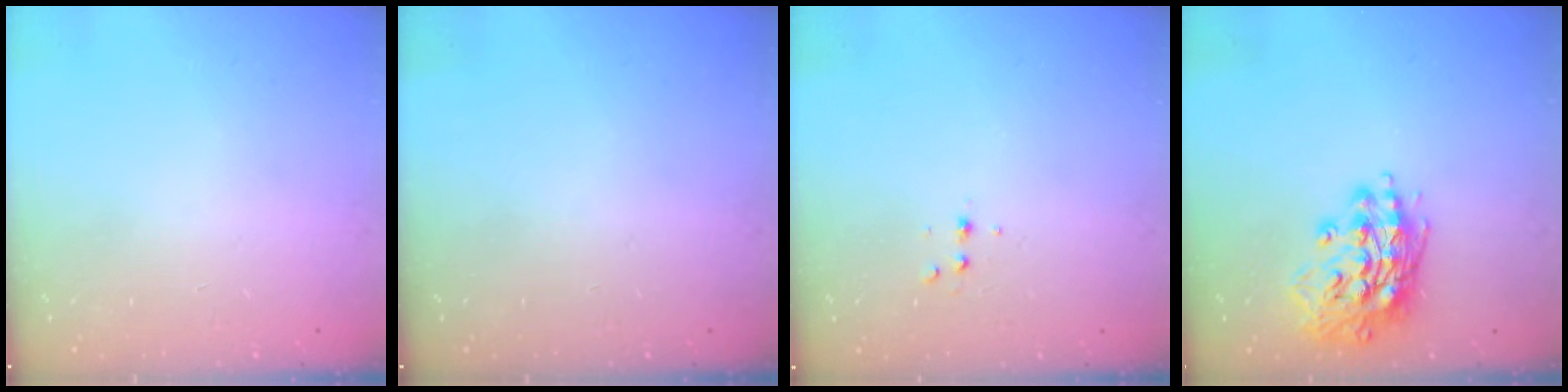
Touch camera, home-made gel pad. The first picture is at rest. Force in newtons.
{"total": 0.0}
{"total": 4.0, "press": 3.9, "slide": 1.0}
{"total": 15.7, "press": 15.5, "slide": 2.5}